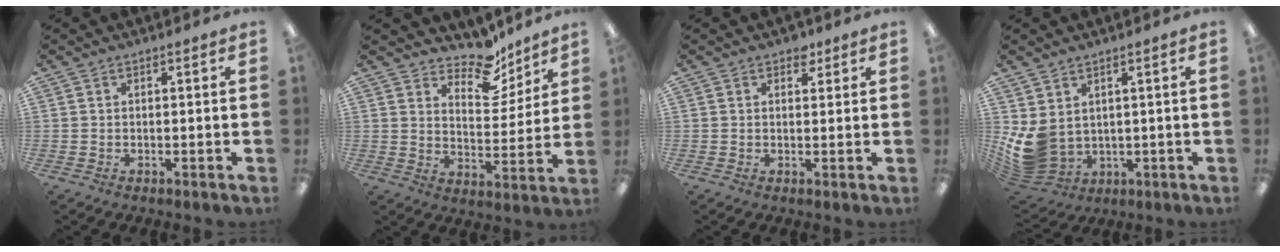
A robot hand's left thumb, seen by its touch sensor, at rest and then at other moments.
{"total": 11.3, "force": [9.4, 4.9, 3.9], "torque": [-0.049, -0.072, 0.170]}
{"total": 2.5, "force": [1.7, 1.7, 0.9], "torque": [-0.004, -0.003, 0.028]}
{"total": 8.2, "force": [1.5, 6.4, 4.8], "torque": [-0.130, -0.018, 0.033]}